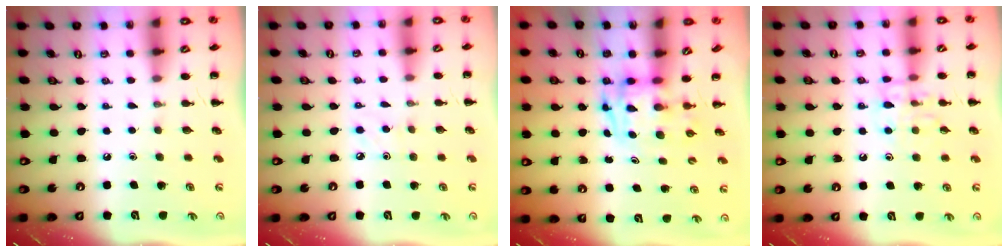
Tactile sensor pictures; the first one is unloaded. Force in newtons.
{"total": 2.8, "press": 2.7, "slide": 1.0}
{"total": 3.3, "press": 3.3, "slide": 0.6}
{"total": 9.5, "press": 9.5, "slide": 0.5}